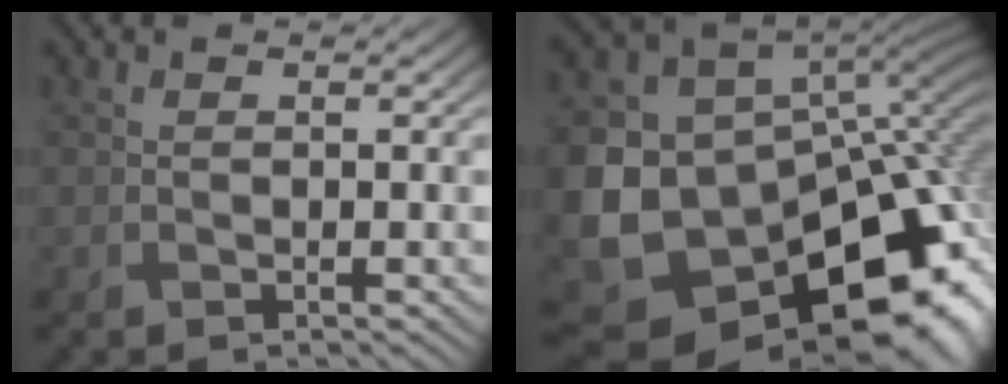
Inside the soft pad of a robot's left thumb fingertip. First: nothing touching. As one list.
[{"total": 20.8, "force": [-8.0, 15.4, 11.5], "torque": [-0.236, -0.026, -0.101]}]